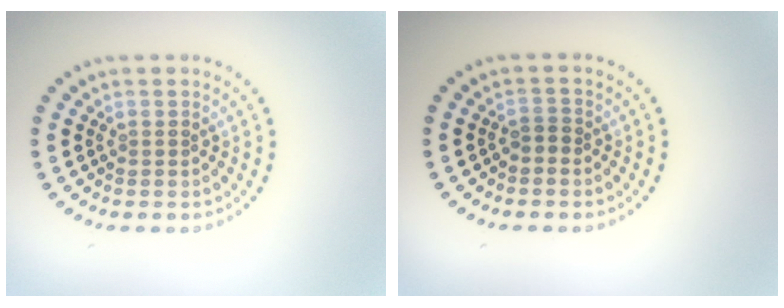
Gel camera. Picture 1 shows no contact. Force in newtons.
{"total": 0.9, "press": 0.7, "slide": 0.6}